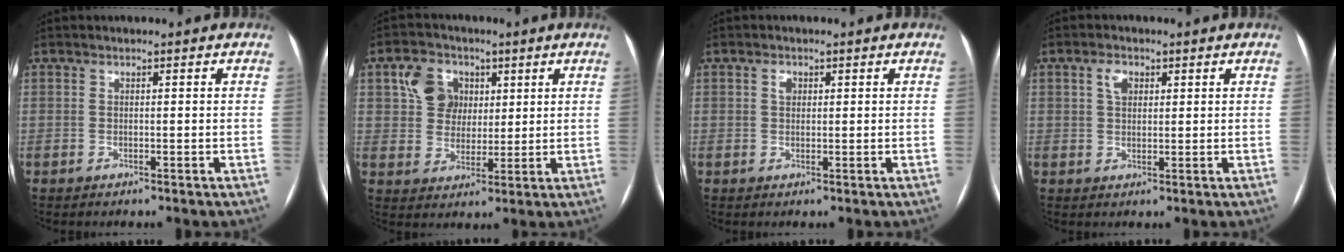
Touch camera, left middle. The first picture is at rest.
{"total": 7.2, "force": [2.7, 6.0, 2.8], "torque": [-0.060, 0.024, 0.053]}
{"total": 1.3, "force": [0.5, 1.0, 0.8], "torque": [-0.015, 0.003, 0.008]}
{"total": 2.8, "force": [1.2, 1.8, 1.8], "torque": [-0.034, 0.009, 0.020]}